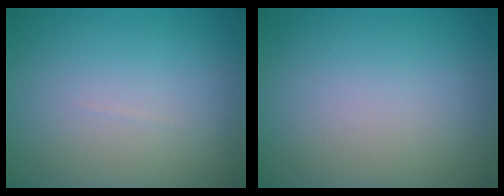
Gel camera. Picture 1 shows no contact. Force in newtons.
{"total": 0.0}